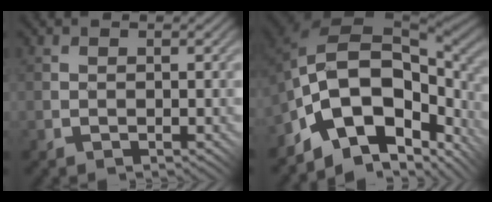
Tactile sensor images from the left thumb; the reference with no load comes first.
{"total": 13.6, "force": [-5.7, 7.8, 9.5], "torque": [-0.169, -0.013, -0.098]}